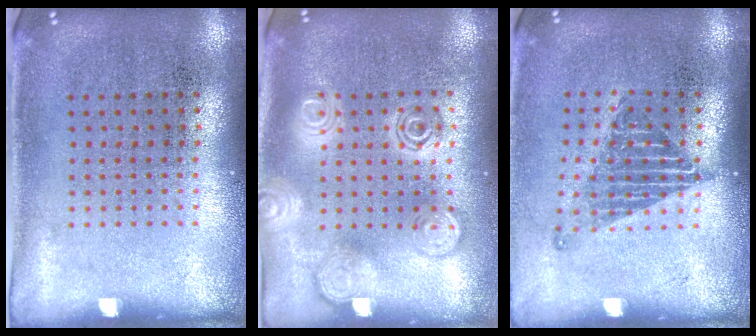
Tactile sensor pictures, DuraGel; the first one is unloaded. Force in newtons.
{"total": 1.9, "press": 1.9, "slide": 0.2}
{"total": 1.3, "press": 1.1, "slide": 0.7}